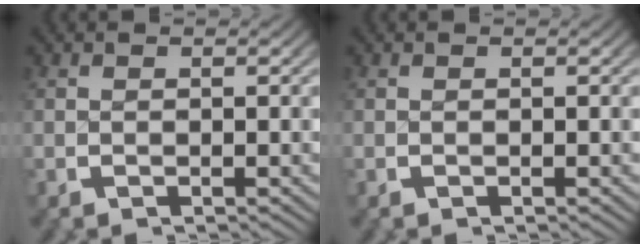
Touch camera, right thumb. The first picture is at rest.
{"total": 0.0}